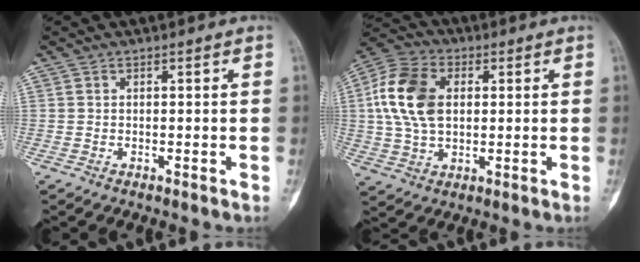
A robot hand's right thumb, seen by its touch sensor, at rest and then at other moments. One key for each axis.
{"total": 13.5, "fx": 1.9, "fy": 9.0, "fz": 9.9, "tx": -0.195, "ty": 0.014, "tz": 0.031}